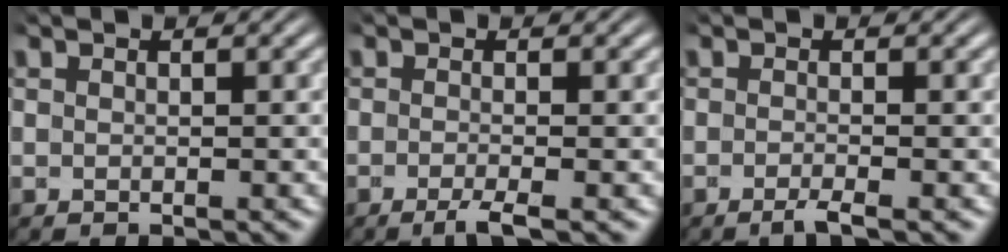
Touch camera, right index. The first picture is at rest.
{"total": 2.1, "force": [-1.4, 0.3, 1.4], "torque": [-0.025, 0.003, -0.029]}
{"total": 1.7, "force": [-1.3, 0.2, 1.0], "torque": [-0.013, 0.007, -0.030]}